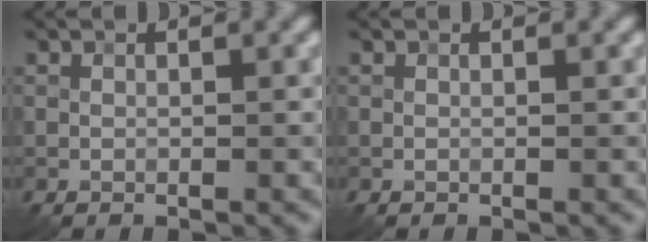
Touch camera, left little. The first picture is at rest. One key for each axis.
{"total": 0.0}